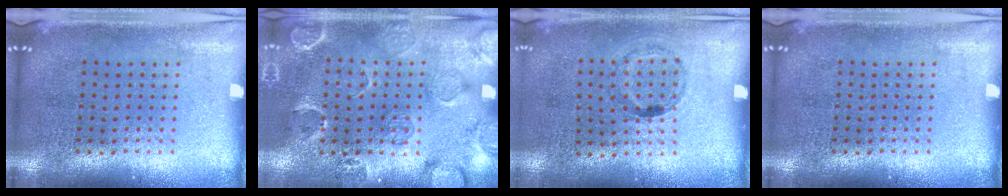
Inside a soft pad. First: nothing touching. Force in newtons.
{"total": 2.7, "press": 1.8, "slide": 2.0}
{"total": 1.1, "press": 0.6, "slide": 0.9}
{"total": 0.0}